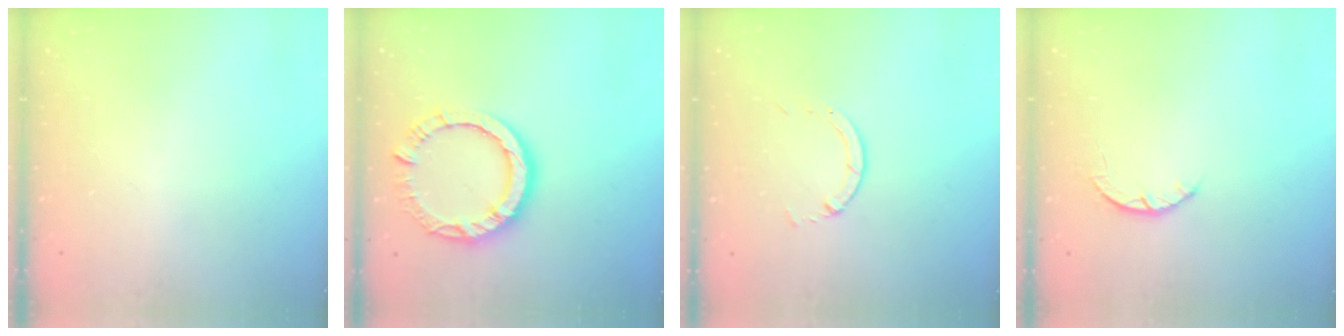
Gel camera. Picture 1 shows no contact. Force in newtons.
{"total": 11.7, "press": 11.6, "slide": 1.4}
{"total": 1.3, "press": 1.2, "slide": 0.3}
{"total": 2.6, "press": 2.5, "slide": 0.4}